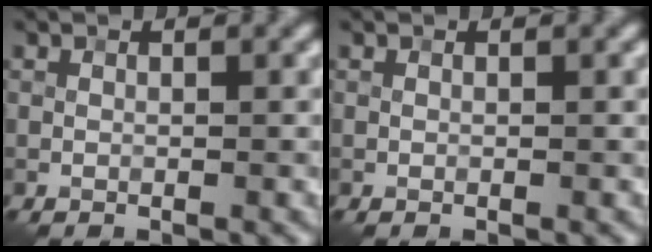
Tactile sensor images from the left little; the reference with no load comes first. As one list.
[{"total": 0.0}]